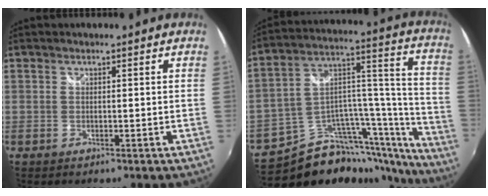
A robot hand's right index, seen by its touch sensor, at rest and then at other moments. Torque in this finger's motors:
{"motor_torque": [-0.50, -0.90, -0.38, -0.21]}